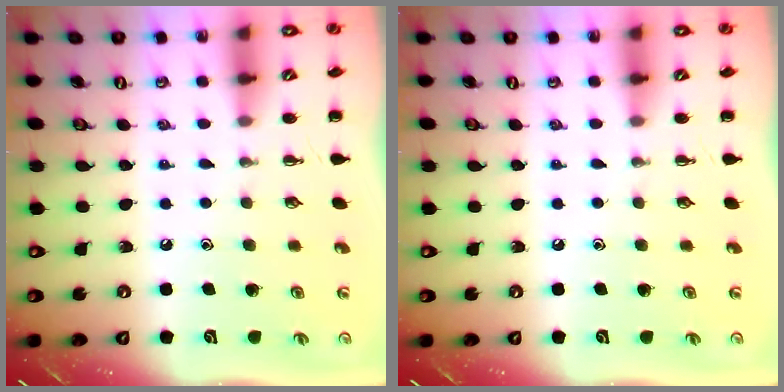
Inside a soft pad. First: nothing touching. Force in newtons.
{"total": 0.0}